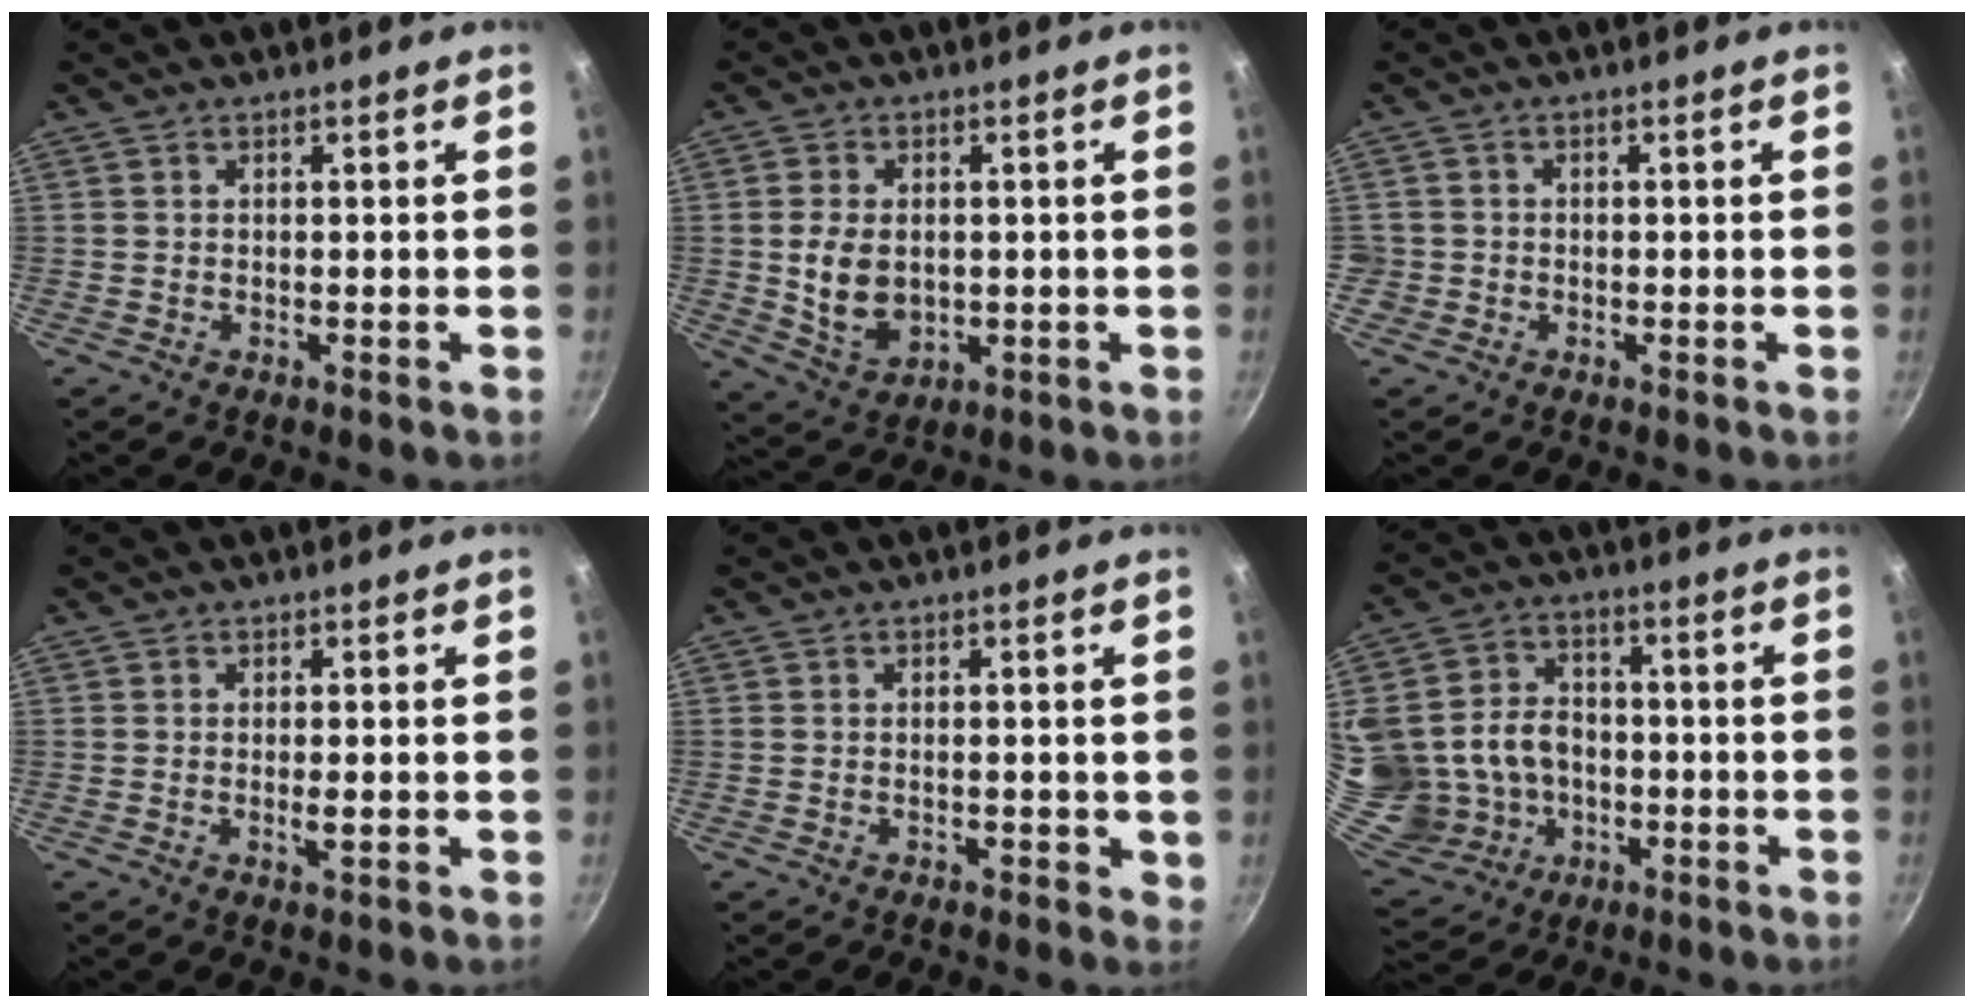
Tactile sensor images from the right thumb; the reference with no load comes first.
{"total": 8.8, "force": [0.1, 6.2, 6.3], "torque": [-0.107, -0.007, 0.014]}
{"total": 1.5, "force": [-0.4, 1.4, 0.1], "torque": [0.005, 0.009, -0.004]}
{"total": 1.8, "force": [-0.3, 0.4, 1.7], "torque": [-0.035, -0.002, -0.005]}
{"total": 2.3, "force": [-0.2, 1.4, 1.8], "torque": [-0.017, -0.002, -0.003]}
{"total": 19.1, "force": [-2.0, 16.2, 10.0], "torque": [-0.207, 0.023, -0.016]}